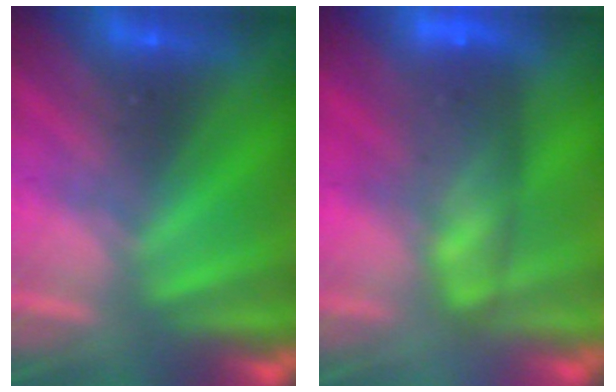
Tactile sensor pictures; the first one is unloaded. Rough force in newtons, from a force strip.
{"total": 7.2}